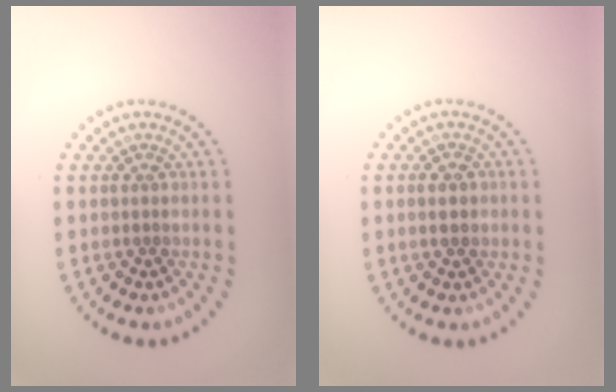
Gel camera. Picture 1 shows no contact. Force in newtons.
{"total": 1.9, "press": 1.9, "slide": 0.1}